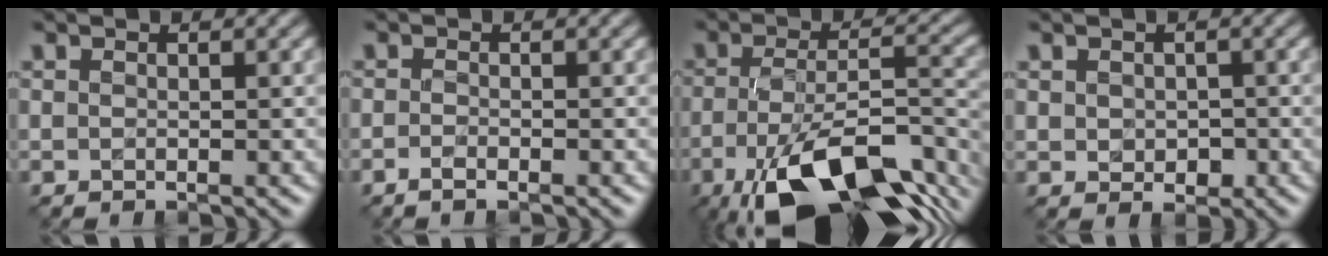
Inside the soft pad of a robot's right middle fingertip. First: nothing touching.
{"total": 0.8, "force": [-0.6, 0.2, 0.6], "torque": [-0.011, 0.000, -0.012]}
{"total": 14.3, "force": [-8.0, 5.3, 10.6], "torque": [-0.197, -0.016, -0.128]}
{"total": 1.6, "force": [0.0, 1.3, 0.8], "torque": [-0.011, -0.003, 0.002]}